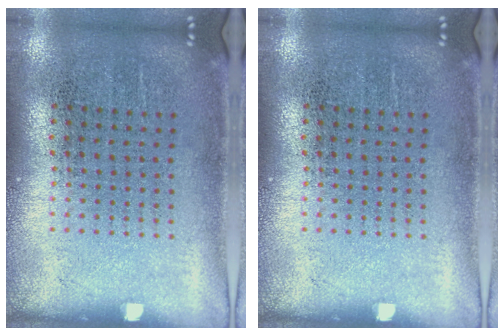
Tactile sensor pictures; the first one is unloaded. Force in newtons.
{"total": 0.0}